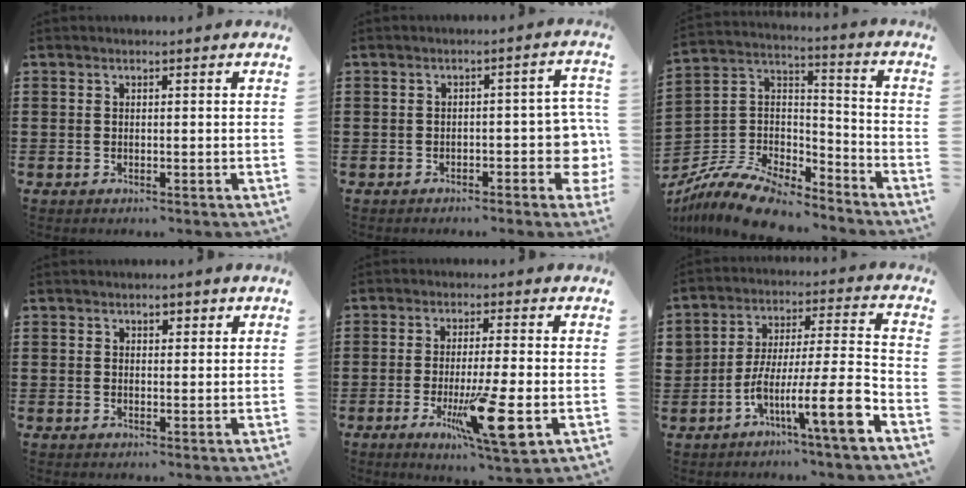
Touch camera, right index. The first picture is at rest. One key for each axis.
{"total": 5.2, "fx": -1.7, "fy": 2.4, "fz": 4.3, "tx": -0.056, "ty": 0.000, "tz": -0.032}
{"total": 9.7, "fx": -9.0, "fy": 2.3, "fz": 3.1, "tx": -0.082, "ty": 0.010, "tz": -0.182}
{"total": 1.4, "fx": 0.8, "fy": 0.9, "fz": 0.7, "tx": -0.009, "ty": 0.003, "tz": 0.013}
{"total": 11.6, "fx": -3.5, "fy": 1.4, "fz": 11.0, "tx": -0.202, "ty": -0.016, "tz": -0.059}
{"total": 11.8, "fx": -6.1, "fy": 1.3, "fz": 10.1, "tx": -0.179, "ty": 0.003, "tz": -0.113}